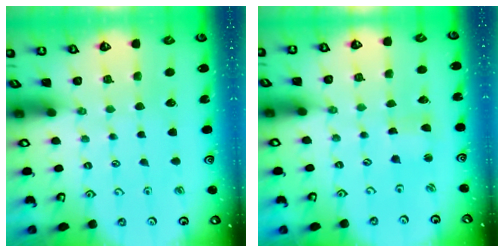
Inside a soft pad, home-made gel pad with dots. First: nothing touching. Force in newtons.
{"total": 1.1, "press": 1.1, "slide": 0.1}